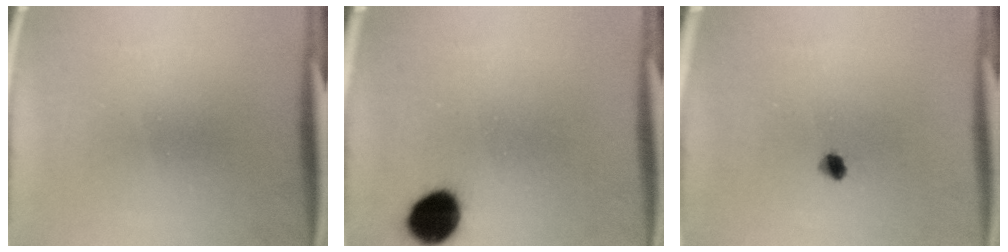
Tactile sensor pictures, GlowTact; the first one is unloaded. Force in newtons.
{"total": 9.1}
{"total": 1.9}